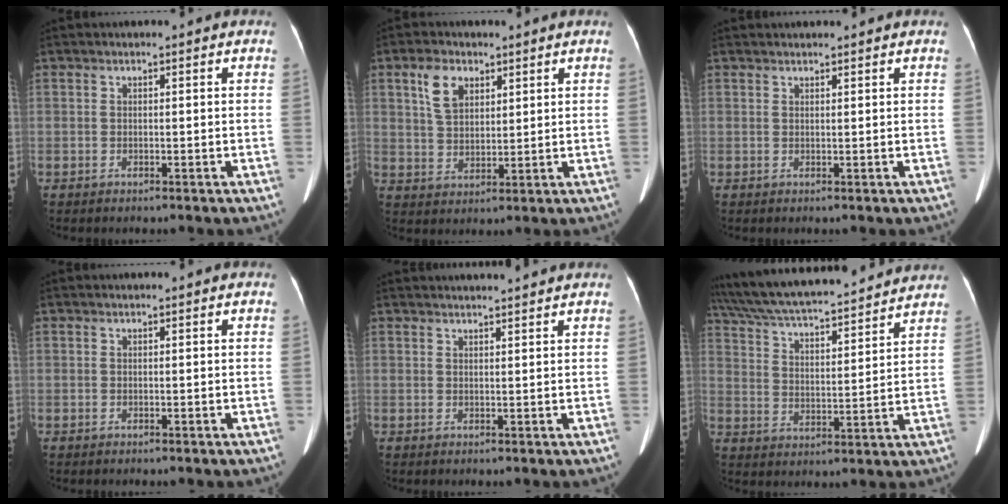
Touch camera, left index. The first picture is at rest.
{"total": 5.3, "force": [2.7, 3.2, 3.3], "torque": [-0.069, 0.007, 0.062]}
{"total": 3.0, "force": [2.9, 0.3, 1.0], "torque": [-0.009, 0.013, 0.036]}
{"total": 0.0}
{"total": 6.0, "force": [5.7, -0.4, 1.8], "torque": [-0.018, 0.011, 0.066]}
{"total": 22.3, "force": [20.3, 2.6, 9.0], "torque": [-0.160, 0.012, 0.302]}